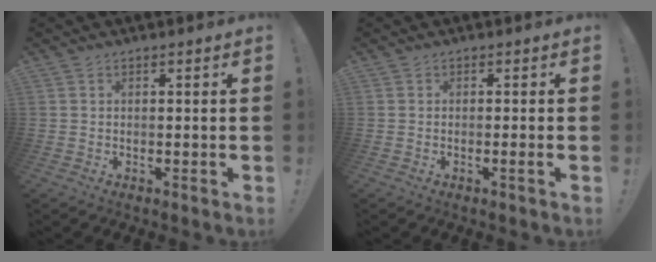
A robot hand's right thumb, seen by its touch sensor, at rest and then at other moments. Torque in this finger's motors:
{"motor_torque": [-0.20, 0.29, 0.10, 0.08, -0.08]}